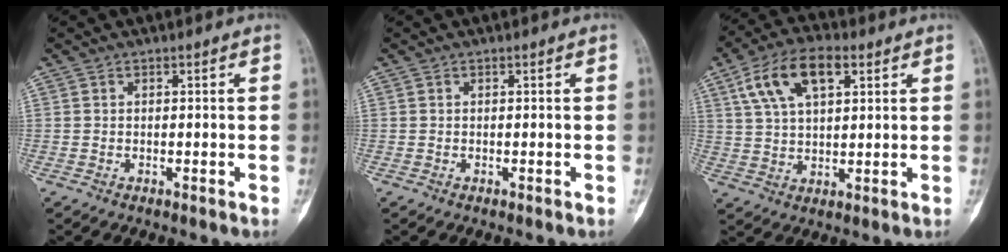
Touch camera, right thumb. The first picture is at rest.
{"total": 0.0}
{"total": 12.3, "force": [5.3, 6.1, 9.3], "torque": [-0.166, 0.007, 0.096]}